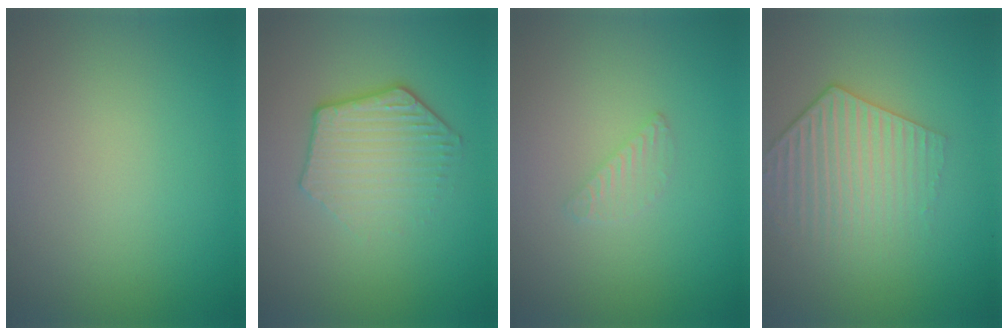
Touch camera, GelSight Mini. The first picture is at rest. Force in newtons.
{"total": 4.1, "press": 3.2, "slide": 2.6}
{"total": 1.1, "press": 1.1, "slide": 0.1}
{"total": 4.1, "press": 3.1, "slide": 2.7}